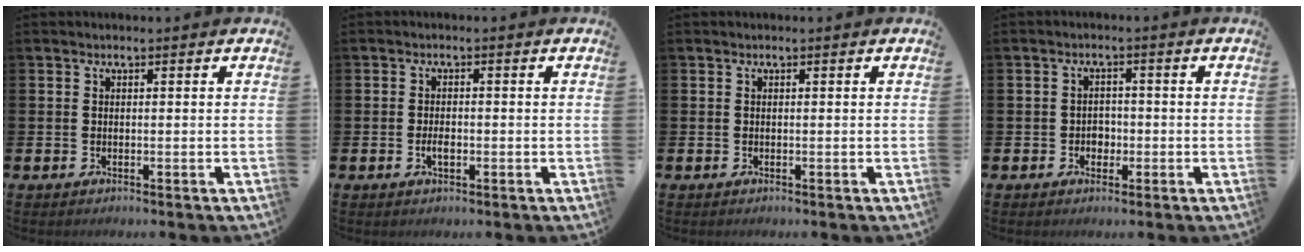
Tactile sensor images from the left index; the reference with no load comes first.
{"total": 1.8, "force": [-0.5, 0.9, 1.5], "torque": [-0.026, 0.000, -0.009]}
{"total": 0.0}
{"total": 2.2, "force": [-0.6, 2.0, 0.8], "torque": [-0.010, 0.002, -0.018]}